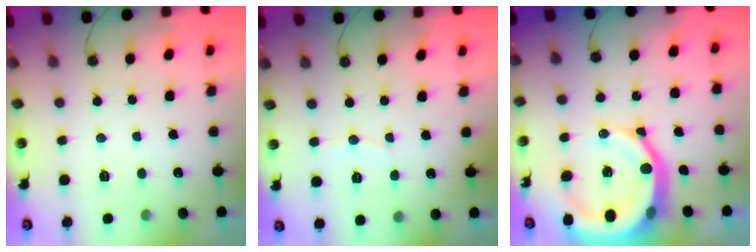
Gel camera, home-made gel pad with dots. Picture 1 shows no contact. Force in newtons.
{"total": 3.2, "press": 3.2, "slide": 0.1}
{"total": 16.9, "press": 16.8, "slide": 1.8}